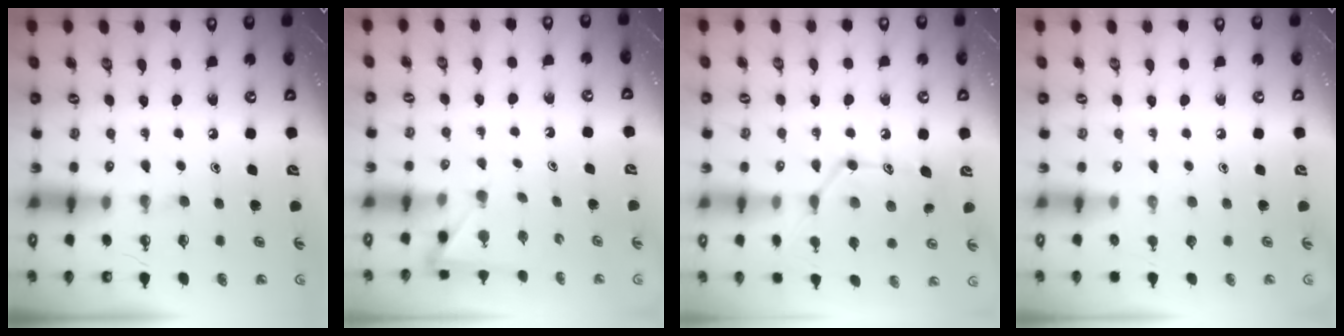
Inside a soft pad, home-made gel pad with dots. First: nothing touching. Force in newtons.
{"total": 3.0, "press": 3.0, "slide": 0.3}
{"total": 15.2, "press": 15.1, "slide": 1.1}
{"total": 0.0}